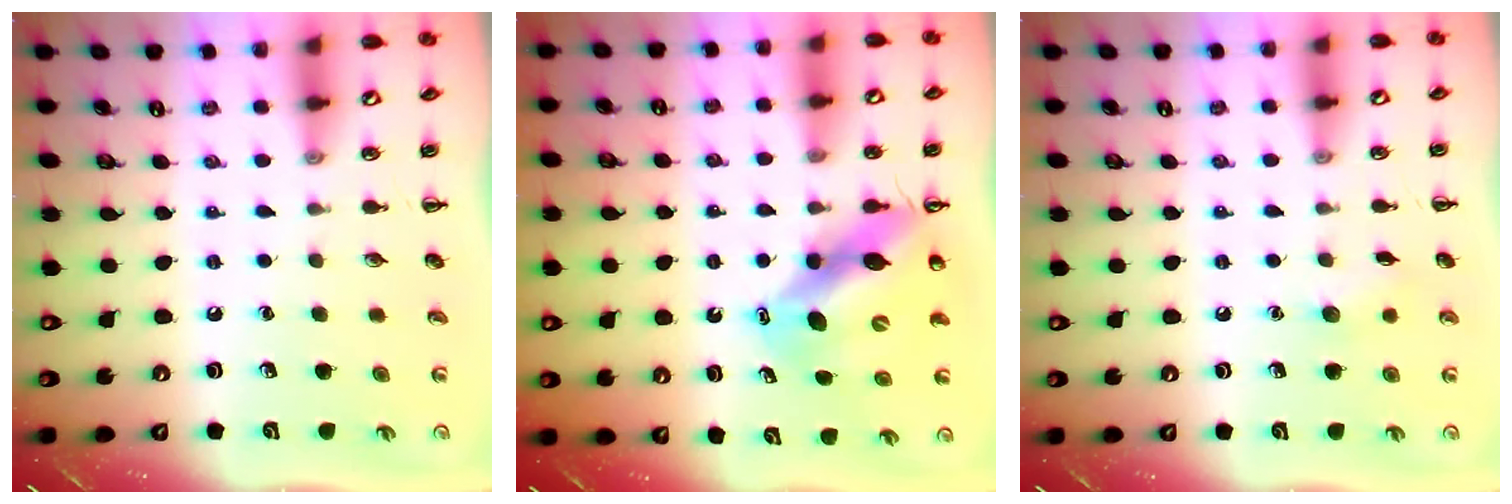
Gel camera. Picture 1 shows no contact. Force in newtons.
{"total": 12.6, "press": 12.0, "slide": 3.8}
{"total": 5.8, "press": 5.7, "slide": 1.1}